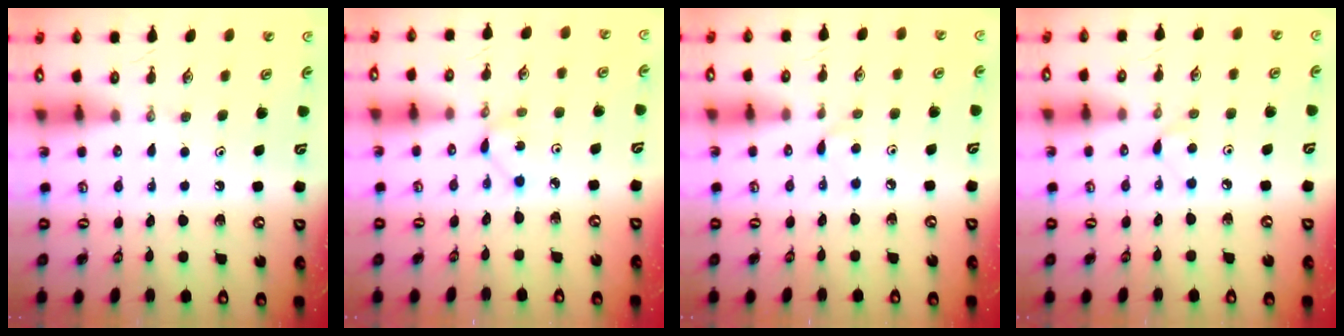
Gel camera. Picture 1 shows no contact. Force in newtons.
{"total": 1.7, "press": 1.7, "slide": 0.1}
{"total": 3.7, "press": 3.7, "slide": 0.5}
{"total": 3.8, "press": 3.8, "slide": 0.4}